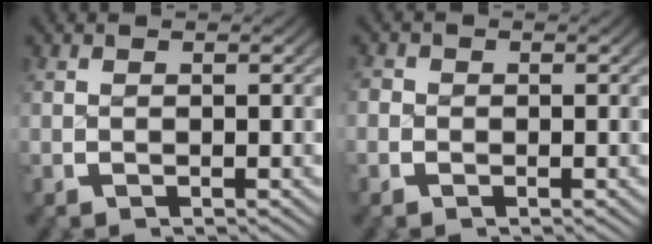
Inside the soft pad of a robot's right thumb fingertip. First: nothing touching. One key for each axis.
{"total": 1.6, "fx": -0.3, "fy": 1.5, "fz": 0.5, "tx": -0.011, "ty": -0.005, "tz": -0.013}